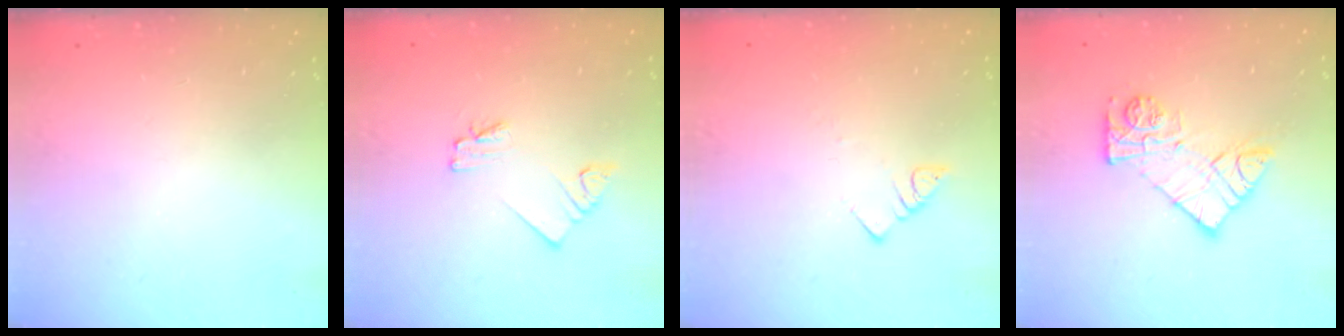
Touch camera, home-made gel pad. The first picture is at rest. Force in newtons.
{"total": 2.3, "press": 2.3, "slide": 0.1}
{"total": 3.0, "press": 3.0, "slide": 0.1}
{"total": 11.2, "press": 11.2, "slide": 0.8}